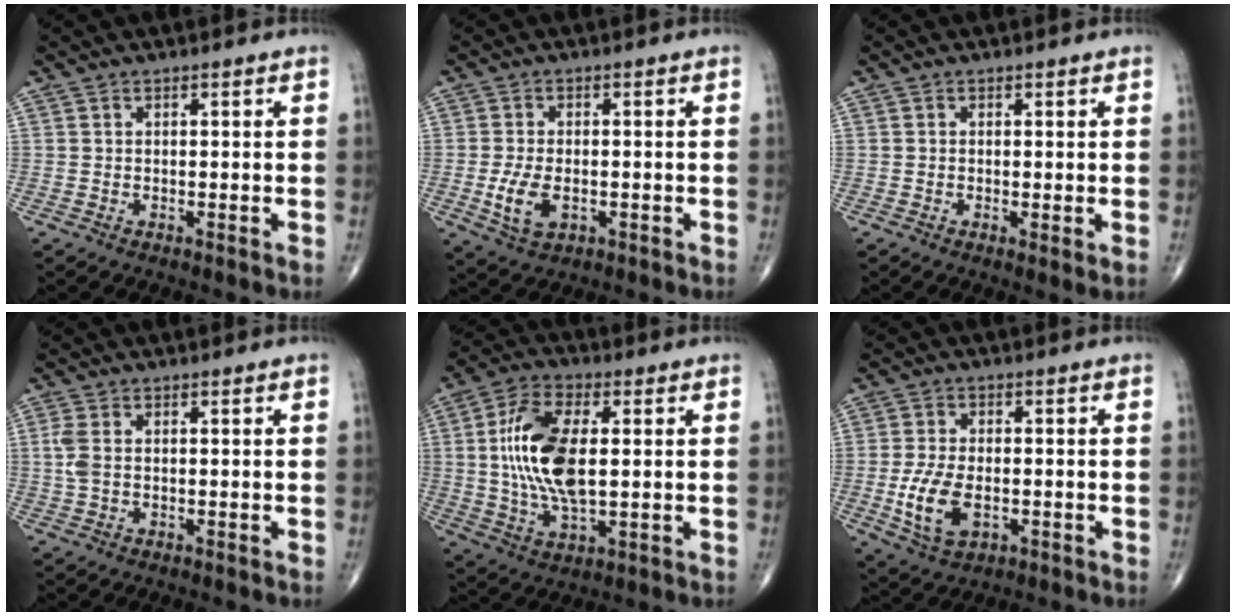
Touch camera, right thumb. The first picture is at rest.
{"total": 6.1, "force": [-1.4, 3.5, 4.8], "torque": [-0.096, -0.003, -0.020]}
{"total": 1.4, "force": [-0.1, 0.2, 1.4], "torque": [-0.027, -0.006, -0.003]}
{"total": 2.9, "force": [0.2, 1.6, 2.4], "torque": [-0.077, 0.004, 0.003]}
{"total": 15.1, "force": [1.3, 7.2, 13.2], "torque": [-0.261, -0.002, 0.024]}
{"total": 8.7, "force": [-2.0, 4.9, 6.9], "torque": [-0.138, -0.002, -0.030]}